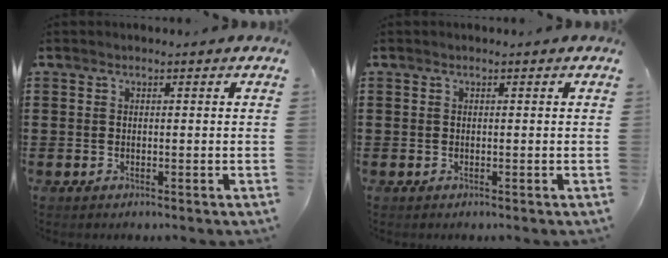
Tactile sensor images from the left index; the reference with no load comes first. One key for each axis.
{"total": 0.0}